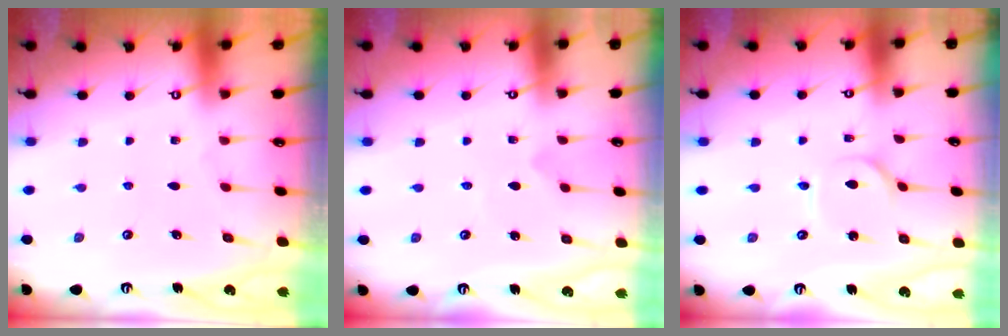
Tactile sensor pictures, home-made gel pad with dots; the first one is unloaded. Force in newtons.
{"total": 1.6, "press": 1.6, "slide": 0.0}
{"total": 2.4, "press": 2.3, "slide": 0.2}